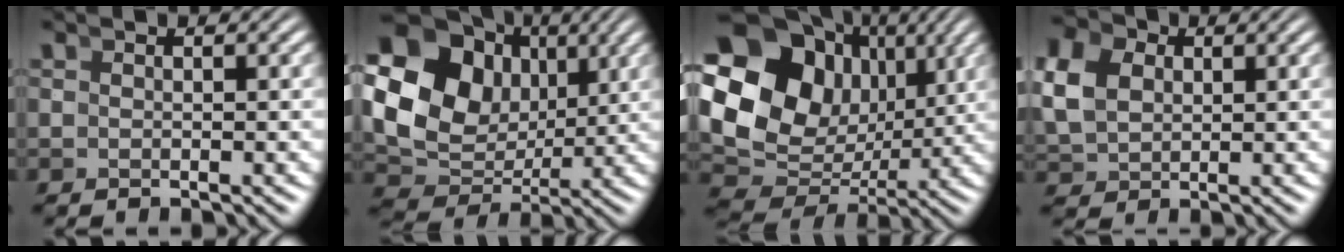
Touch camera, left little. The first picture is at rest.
{"total": 15.6, "force": [2.9, 12.2, 9.2], "torque": [-0.177, -0.007, 0.049]}
{"total": 17.7, "force": [2.6, 13.5, 11.2], "torque": [-0.213, -0.024, 0.049]}
{"total": 6.4, "force": [1.8, 5.3, 3.2], "torque": [-0.073, 0.003, 0.032]}